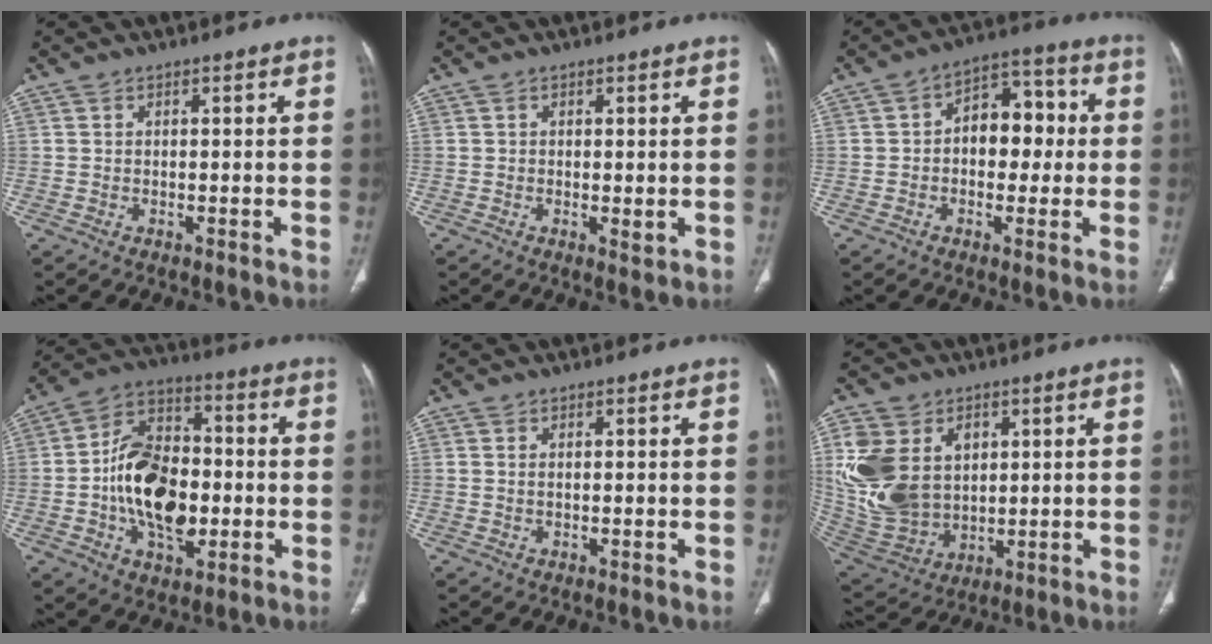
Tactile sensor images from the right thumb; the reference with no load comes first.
{"total": 1.4, "force": [-0.1, 0.6, 1.3], "torque": [-0.021, -0.007, -0.001]}
{"total": 10.3, "force": [0.3, 6.9, 7.7], "torque": [-0.070, 0.031, -0.004]}
{"total": 17.7, "force": [-2.3, 11.1, 13.6], "torque": [-0.213, 0.026, -0.036]}
{"total": 0.6, "force": [0.2, 0.2, 0.5], "torque": [-0.014, 0.001, 0.005]}
{"total": 19.4, "force": [4.0, 14.5, 12.3], "torque": [-0.257, -0.010, 0.102]}